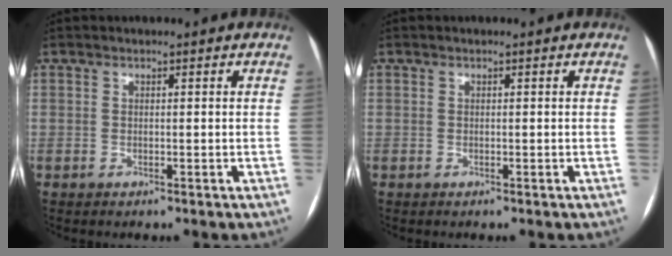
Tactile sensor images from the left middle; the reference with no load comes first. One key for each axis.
{"total": 0.0}